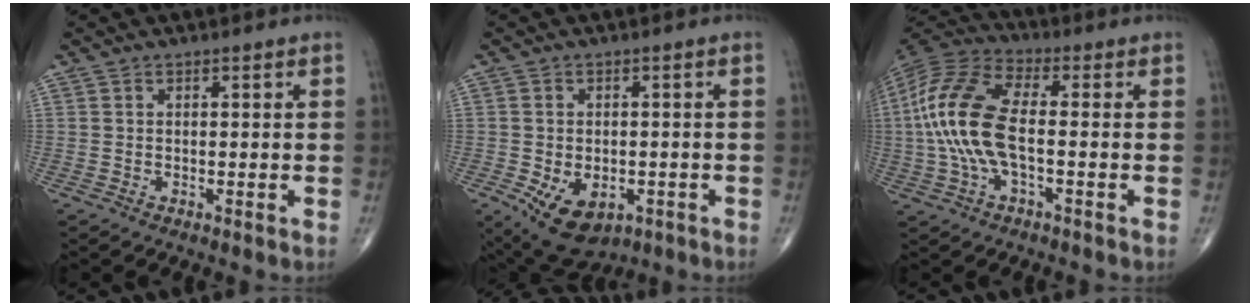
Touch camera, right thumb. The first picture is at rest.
{"total": 10.3, "force": [-4.0, 6.6, 6.8], "torque": [-0.098, 0.007, -0.047]}
{"total": 15.4, "force": [-0.9, 6.6, 13.9], "torque": [-0.308, 0.032, -0.022]}